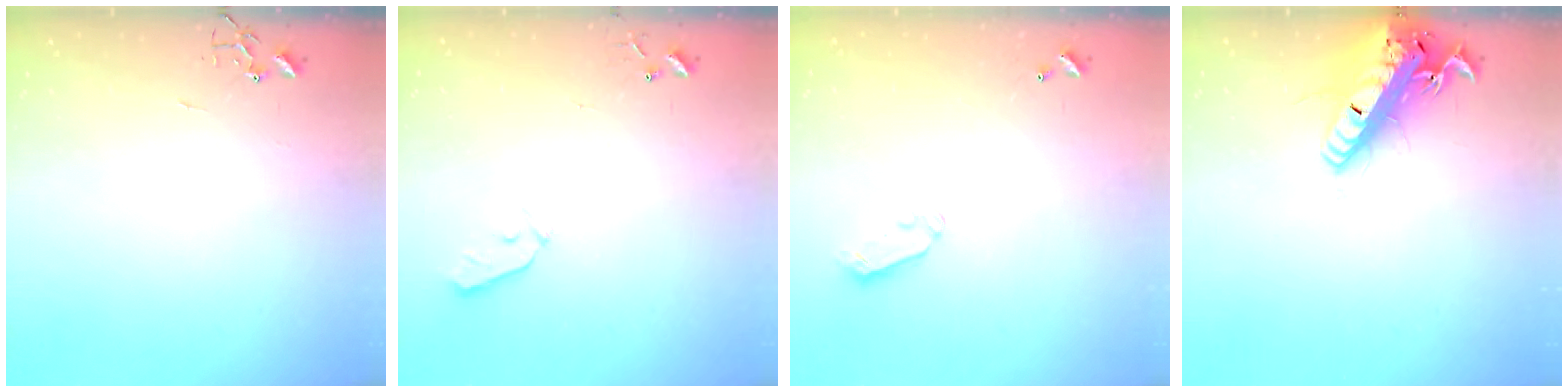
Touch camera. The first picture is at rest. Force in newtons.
{"total": 3.3, "press": 3.2, "slide": 0.7}
{"total": 5.9, "press": 5.9, "slide": 0.6}
{"total": 21.8, "press": 21.4, "slide": 4.2}